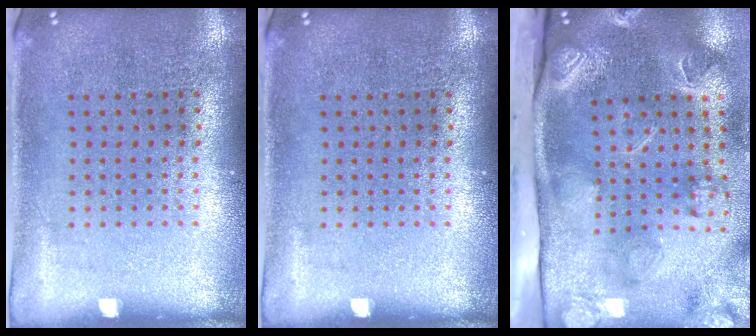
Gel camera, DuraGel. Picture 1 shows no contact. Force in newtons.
{"total": 0.0}
{"total": 4.1, "press": 3.0, "slide": 2.8}